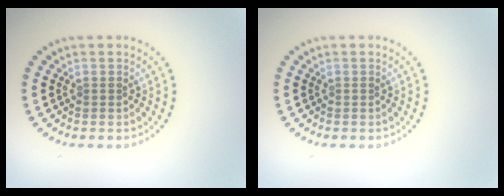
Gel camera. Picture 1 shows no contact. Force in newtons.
{"total": 0.0}